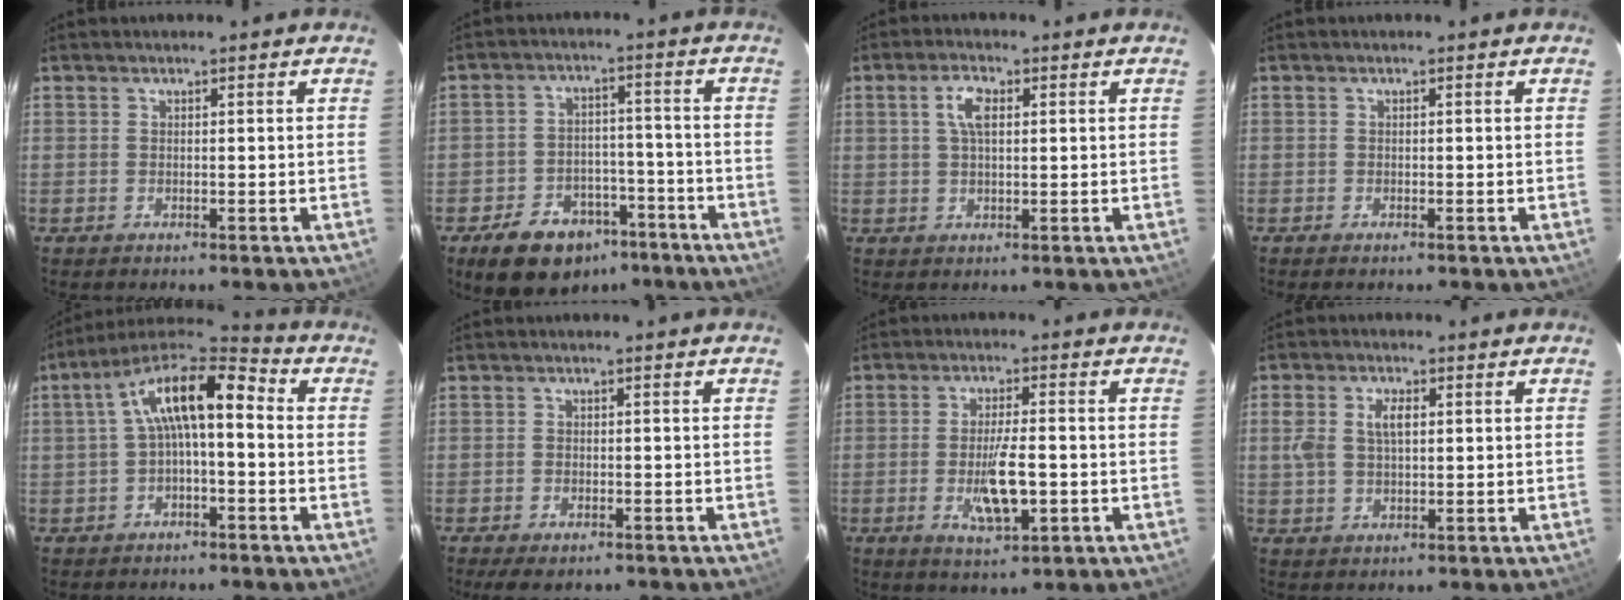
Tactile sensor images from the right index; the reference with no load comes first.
{"total": 13.1, "force": [-8.5, 8.4, 5.4], "torque": [-0.122, 0.023, -0.111]}
{"total": 4.2, "force": [1.2, 1.9, 3.5], "torque": [-0.069, 0.009, 0.022]}
{"total": 0.7, "force": [-0.6, 0.2, 0.3], "torque": [-0.008, -0.003, -0.012]}
{"total": 11.6, "force": [0.3, 4.4, 10.8], "torque": [-0.204, 0.032, -0.001]}
{"total": 4.2, "force": [-3.0, 1.8, 2.2], "torque": [-0.053, -0.014, -0.048]}
{"total": 8.1, "force": [-2.0, 2.3, 7.6], "torque": [-0.141, -0.011, -0.031]}
{"total": 5.1, "force": [1.1, 2.9, 4.1], "torque": [-0.082, 0.010, 0.022]}